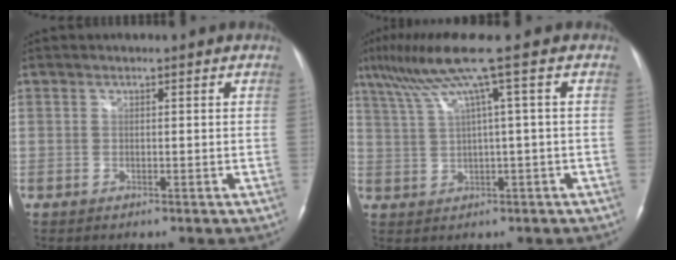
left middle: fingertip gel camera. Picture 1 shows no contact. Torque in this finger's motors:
{"motor_torque": [0.01, -0.11, 0.23, 0.16]}